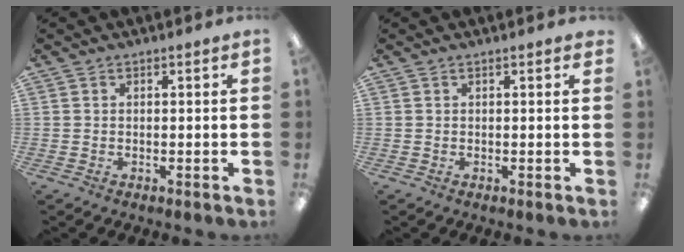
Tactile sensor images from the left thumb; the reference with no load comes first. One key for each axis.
{"total": 0.0}